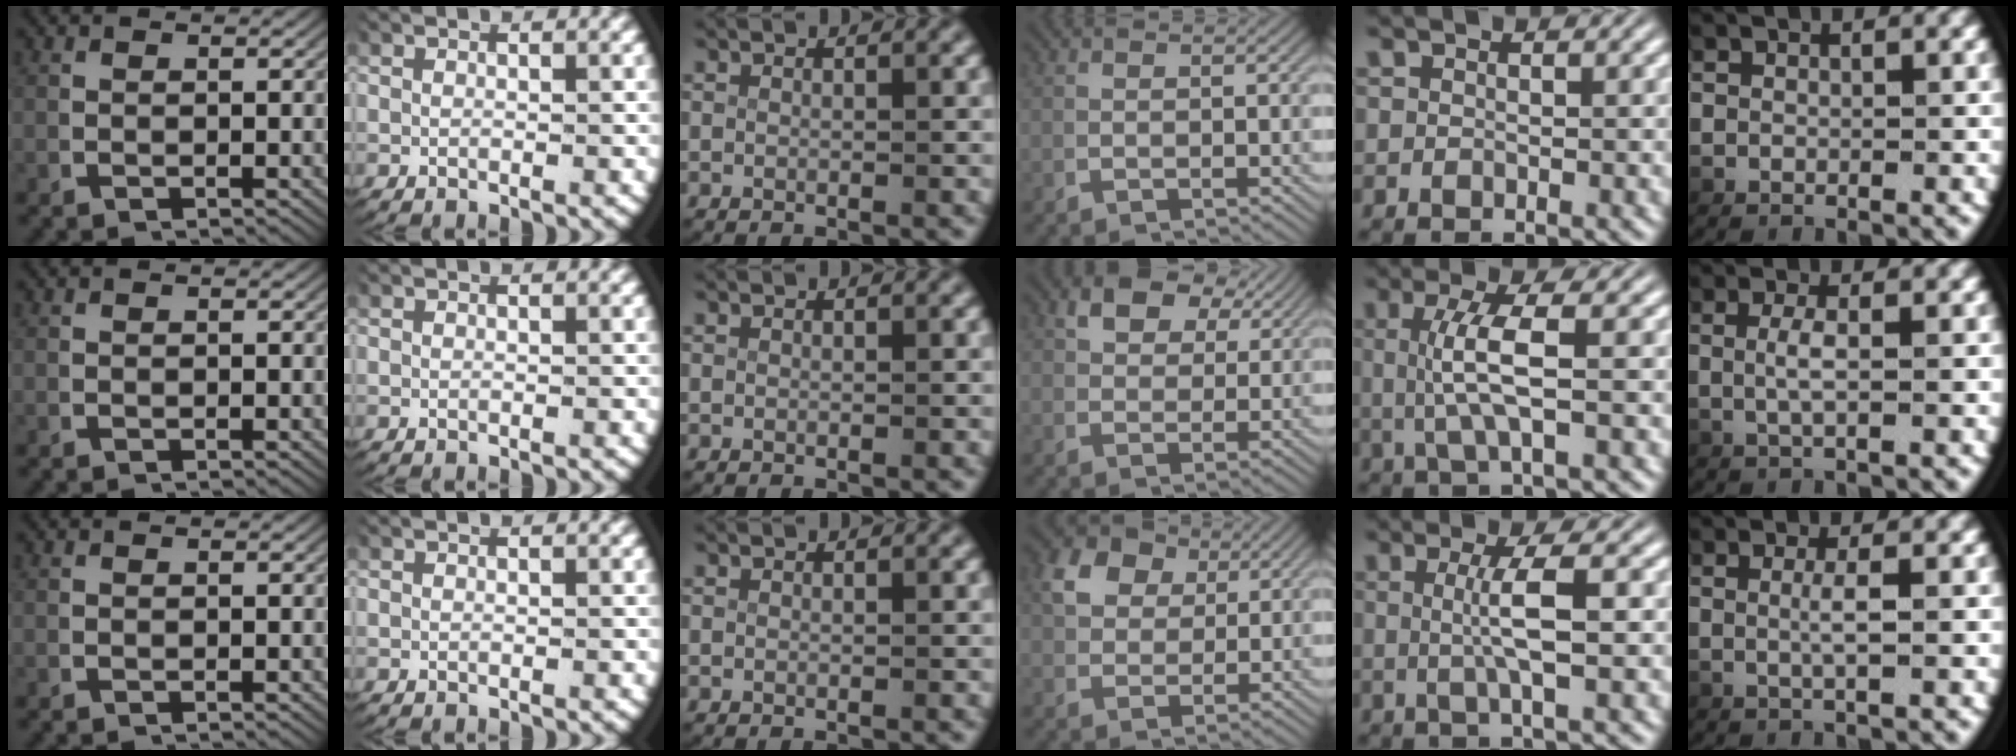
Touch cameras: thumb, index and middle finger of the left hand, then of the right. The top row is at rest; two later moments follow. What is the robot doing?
{"motion": "lift_and_place", "object": "card"}